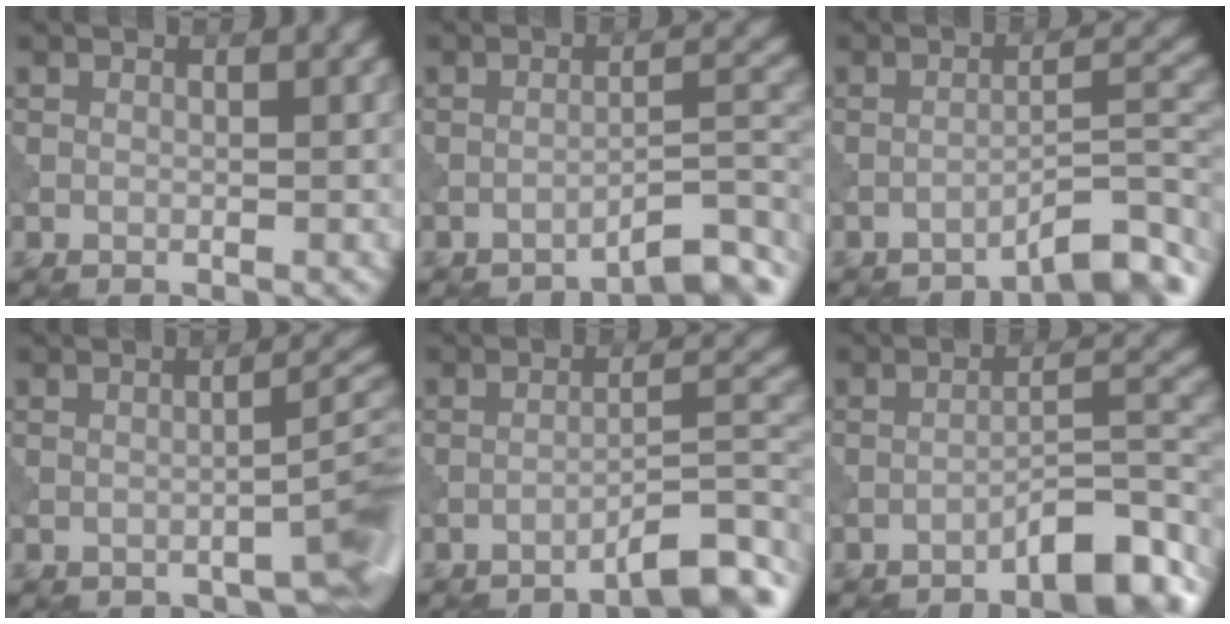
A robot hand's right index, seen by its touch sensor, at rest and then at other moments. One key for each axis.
{"total": 4.5, "fx": -3.5, "fy": 0.6, "fz": 2.8, "tx": -0.037, "ty": 0.016, "tz": -0.052}
{"total": 5.2, "fx": -3.9, "fy": 0.7, "fz": 3.3, "tx": -0.043, "ty": 0.017, "tz": -0.059}
{"total": 4.4, "fx": -2.8, "fy": 0.9, "fz": 3.2, "tx": -0.030, "ty": 0.017, "tz": -0.044}
{"total": 5.3, "fx": -3.8, "fy": 0.7, "fz": 3.7, "tx": -0.049, "ty": 0.019, "tz": -0.056}
{"total": 5.9, "fx": -4.1, "fy": 1.2, "fz": 4.0, "tx": -0.054, "ty": 0.017, "tz": -0.061}